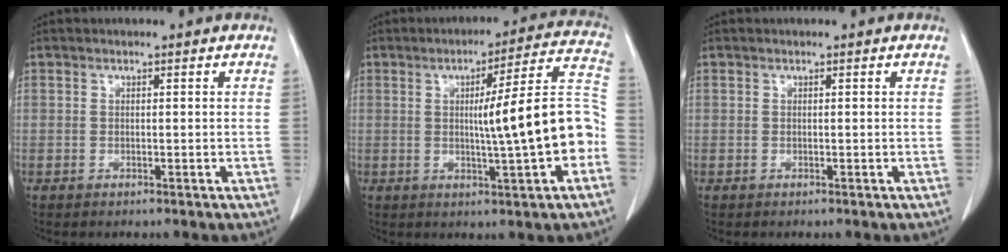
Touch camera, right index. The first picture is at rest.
{"total": 13.7, "force": [-2.0, -0.1, 13.6], "torque": [-0.183, 0.021, -0.029]}
{"total": 0.0}